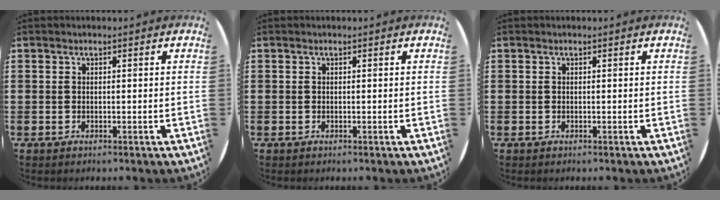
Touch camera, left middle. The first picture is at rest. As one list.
[{"total": 0.0}, {"total": 0.0}]